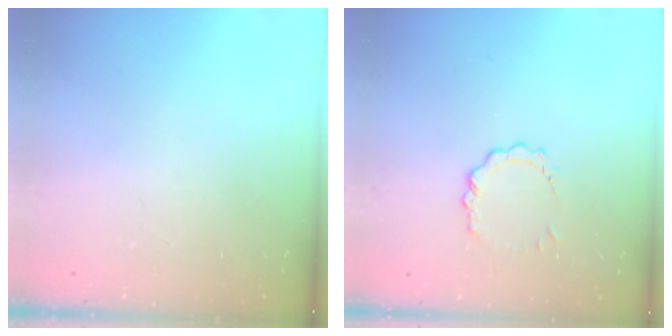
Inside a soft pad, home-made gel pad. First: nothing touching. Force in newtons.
{"total": 4.0, "press": 4.0, "slide": 0.4}